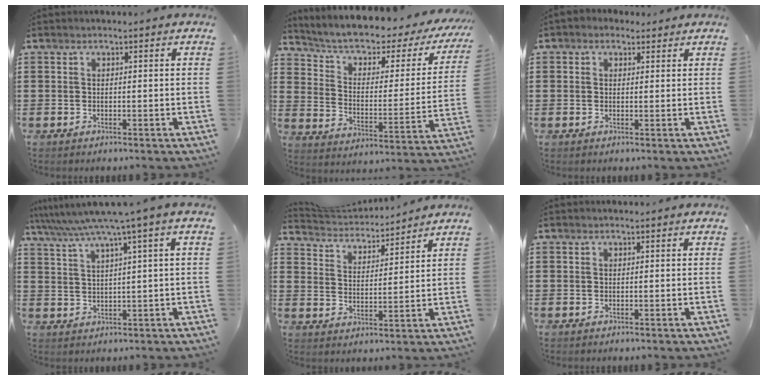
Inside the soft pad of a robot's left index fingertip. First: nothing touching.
{"total": 4.6, "force": [2.5, 2.3, 3.1], "torque": [-0.075, -0.019, 0.034]}
{"total": 1.4, "force": [0.9, 1.1, 0.3], "torque": [-0.011, 0.008, 0.016]}
{"total": 4.7, "force": [2.8, -0.5, 3.7], "torque": [-0.083, -0.019, 0.042]}
{"total": 3.7, "force": [3.7, 0.8, 0.2], "torque": [-0.027, -0.022, 0.060]}
{"total": 0.0}